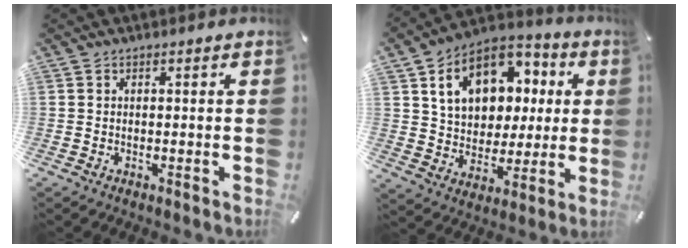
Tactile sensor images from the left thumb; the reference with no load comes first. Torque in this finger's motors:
{"motor_torque": [2.50, 2.51, 1.58, -1.18, 0.26]}